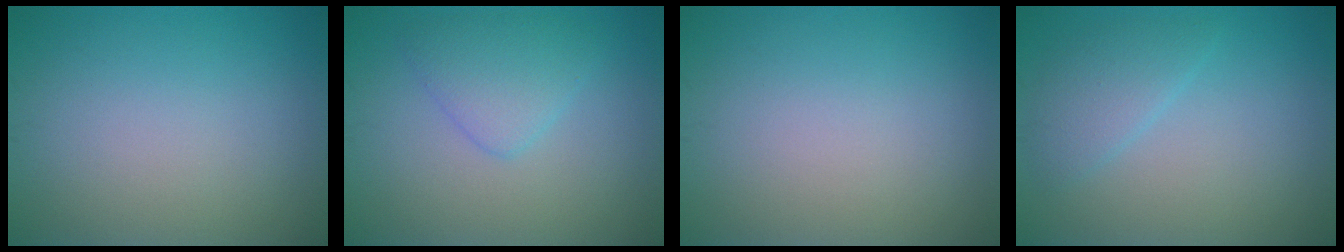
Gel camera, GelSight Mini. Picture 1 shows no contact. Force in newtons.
{"total": 3.0, "press": 3.0, "slide": 0.0}
{"total": 0.0}
{"total": 2.3, "press": 2.3, "slide": 0.3}